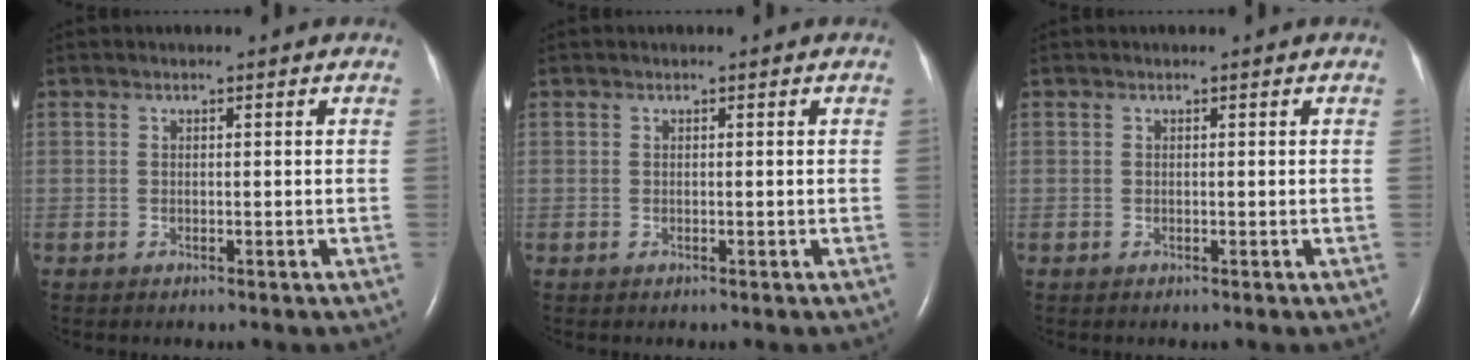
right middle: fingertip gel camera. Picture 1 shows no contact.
{"total": 0.0}
{"total": 0.0}